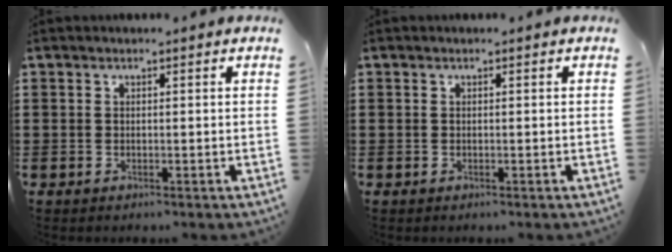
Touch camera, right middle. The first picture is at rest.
{"total": 0.0}